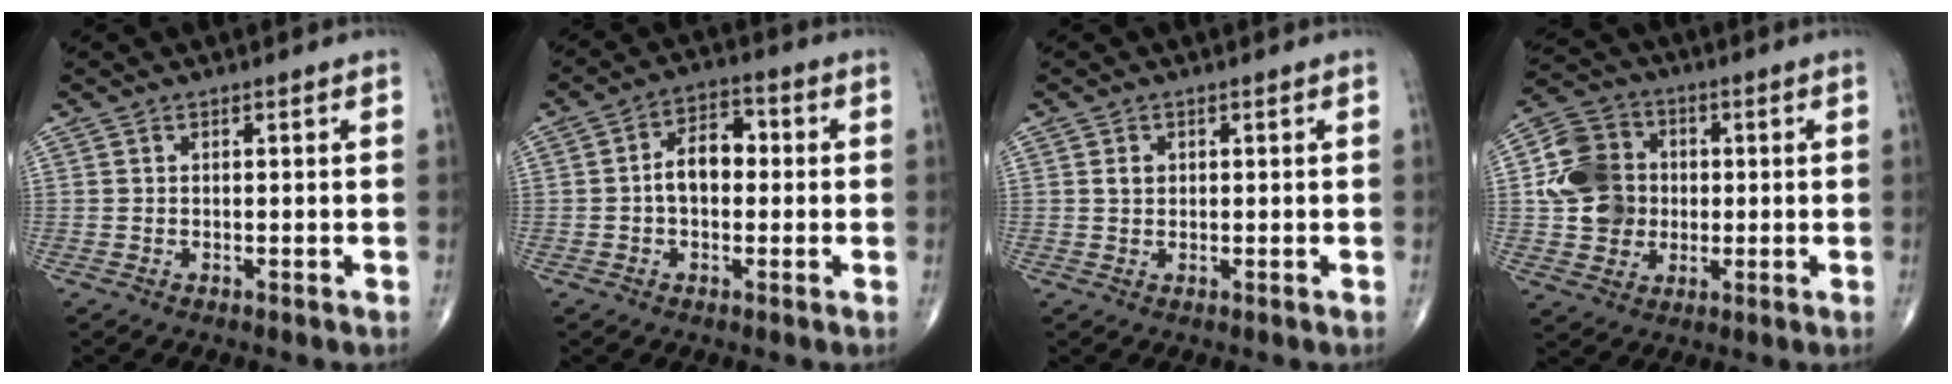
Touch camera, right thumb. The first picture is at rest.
{"total": 7.5, "force": [-0.1, 4.9, 5.7], "torque": [-0.079, 0.027, -0.011]}
{"total": 1.6, "force": [0.4, 1.3, 0.9], "torque": [-0.011, 0.001, 0.009]}
{"total": 12.4, "force": [0.5, 10.9, 6.0], "torque": [-0.089, 0.016, 0.005]}